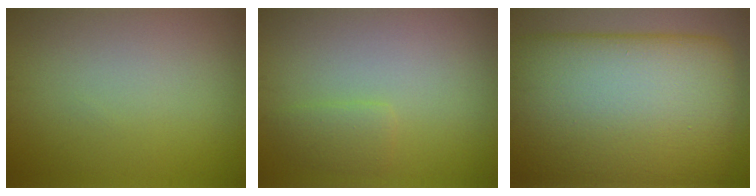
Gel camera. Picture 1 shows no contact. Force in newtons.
{"total": 1.5, "press": 1.5, "slide": 0.1}
{"total": 20.7, "press": 20.7, "slide": 0.9}